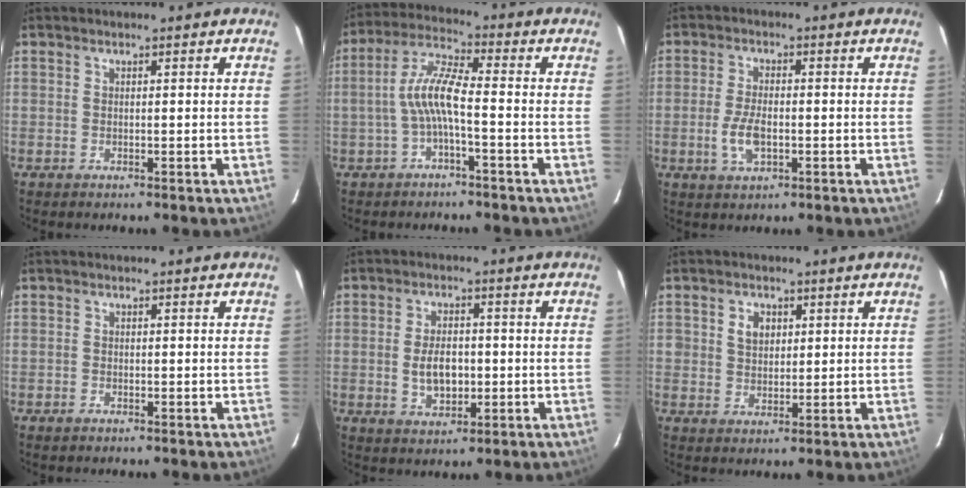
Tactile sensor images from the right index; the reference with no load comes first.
{"total": 6.9, "force": [-2.0, 1.1, 6.6], "torque": [-0.154, 0.016, -0.036]}
{"total": 5.6, "force": [-1.5, 2.7, 4.7], "torque": [-0.102, -0.004, -0.027]}
{"total": 0.6, "force": [-0.6, 0.3, 0.1], "torque": [-0.004, 0.001, -0.011]}
{"total": 6.6, "force": [-0.8, 4.0, 5.2], "torque": [-0.101, -0.002, -0.007]}
{"total": 3.9, "force": [1.3, 3.3, 1.6], "torque": [-0.025, 0.010, 0.026]}